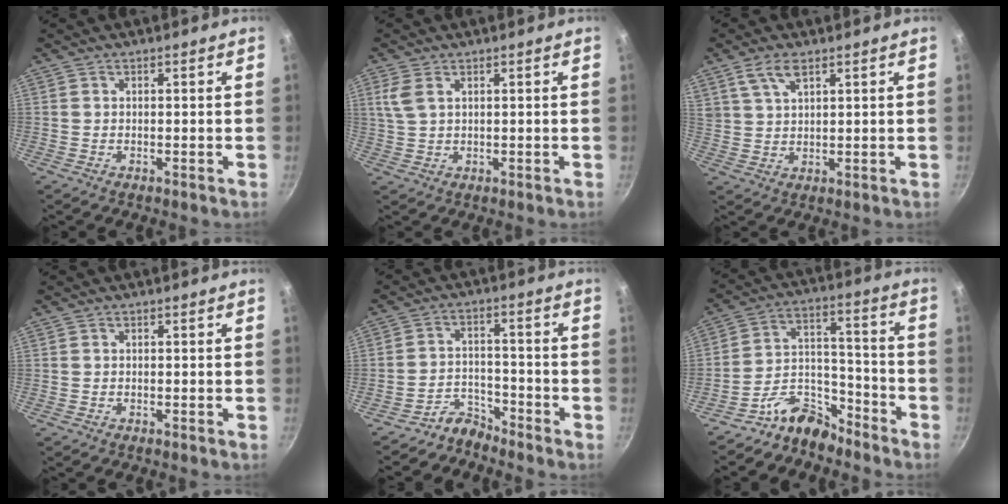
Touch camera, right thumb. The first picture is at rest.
{"total": 4.0, "force": [1.6, 2.3, 2.9], "torque": [-0.064, 0.002, 0.037]}
{"total": 5.4, "force": [3.2, 2.3, 3.6], "torque": [-0.064, -0.006, 0.066]}
{"total": 0.0}
{"total": 4.7, "force": [-4.4, 1.5, -0.1], "torque": [0.010, 0.048, -0.091]}
{"total": 10.5, "force": [-8.7, 5.0, 3.3], "torque": [-0.029, 0.106, -0.160]}